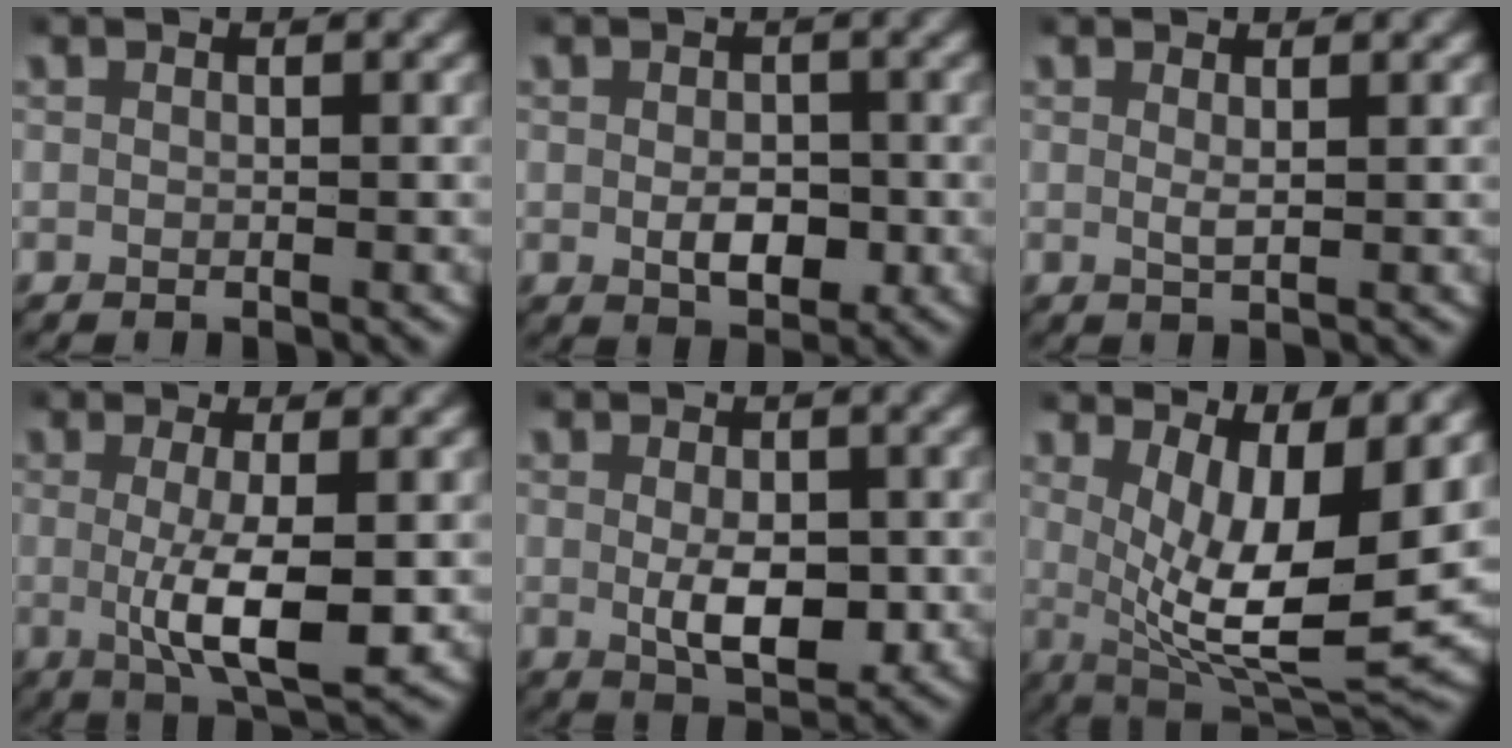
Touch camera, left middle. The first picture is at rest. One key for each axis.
{"total": 3.1, "fx": -0.5, "fy": 2.1, "fz": 2.2, "tx": -0.032, "ty": -0.015, "tz": -0.003}
{"total": 1.0, "fx": 0.6, "fy": 0.0, "fz": 0.8, "tx": -0.019, "ty": -0.005, "tz": 0.013}
{"total": 5.9, "fx": -0.4, "fy": 1.6, "fz": 5.6, "tx": -0.100, "ty": -0.017, "tz": 0.002}
{"total": 4.5, "fx": -0.2, "fy": 2.5, "fz": 3.8, "tx": -0.064, "ty": -0.021, "tz": 0.004}
{"total": 12.0, "fx": 1.4, "fy": 5.4, "fz": 10.6, "tx": -0.168, "ty": -0.034, "tz": 0.035}